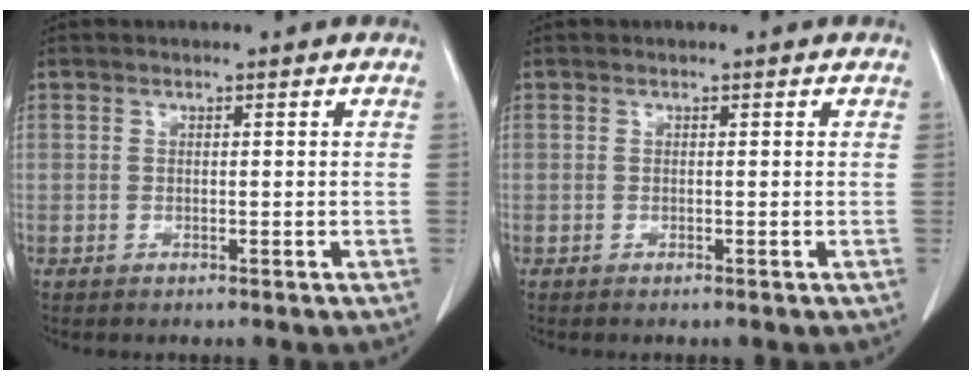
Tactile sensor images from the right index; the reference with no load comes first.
{"total": 0.0}